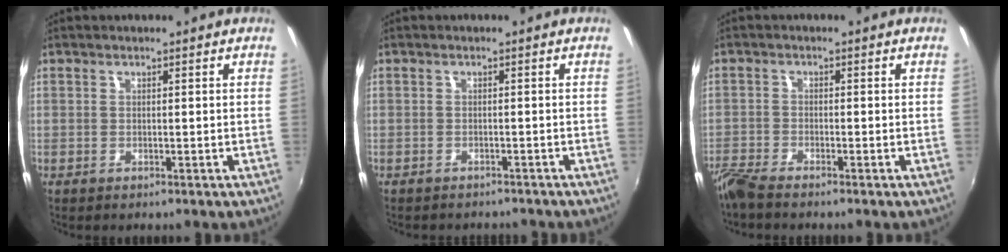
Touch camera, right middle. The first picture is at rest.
{"total": 3.7, "force": [-3.4, 1.1, 1.0], "torque": [-0.025, -0.011, -0.045]}
{"total": 4.8, "force": [-4.4, 0.4, 1.9], "torque": [-0.056, -0.017, -0.087]}